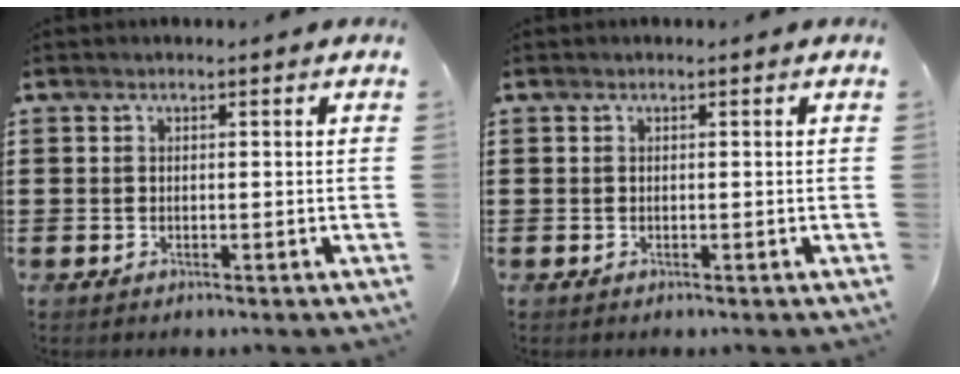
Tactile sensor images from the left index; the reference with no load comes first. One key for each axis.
{"total": 0.0}